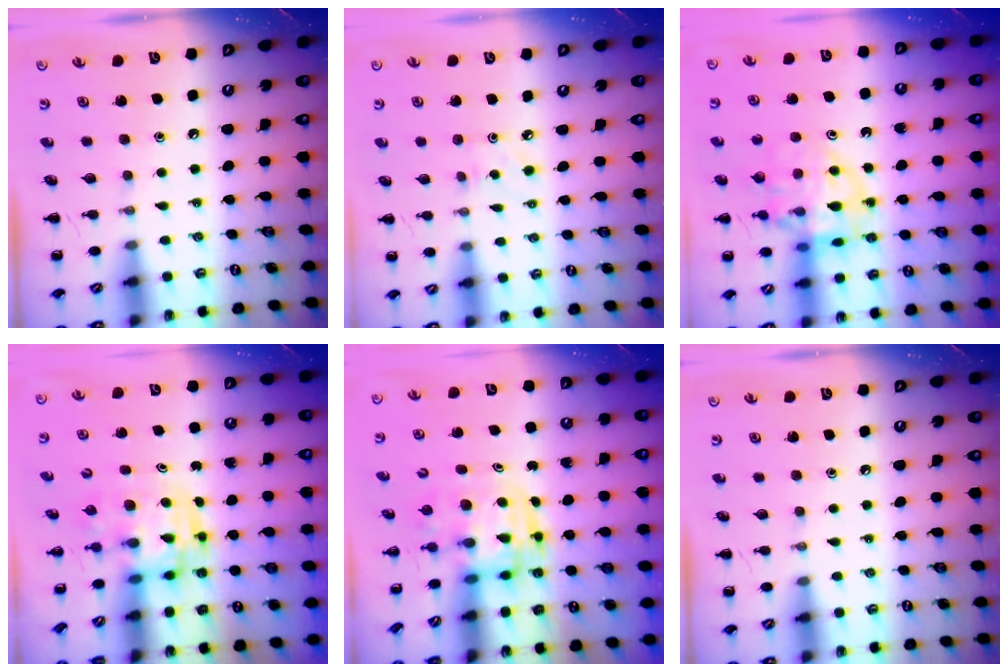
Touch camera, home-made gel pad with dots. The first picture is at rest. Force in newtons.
{"total": 2.5, "press": 2.3, "slide": 0.9}
{"total": 15.2, "press": 15.1, "slide": 2.2}
{"total": 3.0, "press": 3.0, "slide": 0.5}
{"total": 3.4, "press": 3.3, "slide": 0.7}
{"total": 0.0}